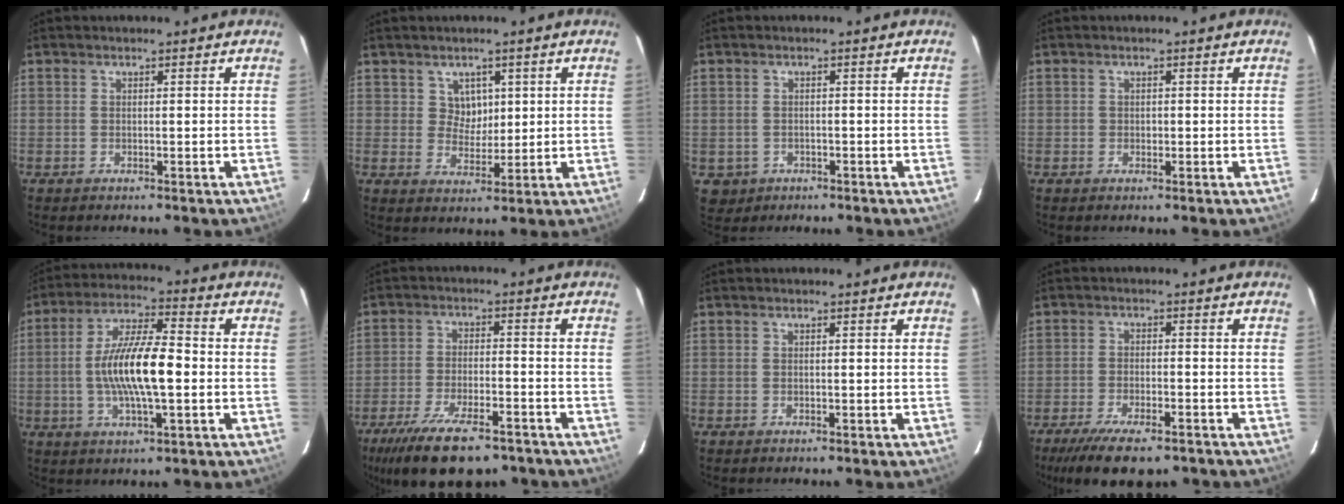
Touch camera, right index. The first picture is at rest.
{"total": 4.0, "force": [1.7, 3.6, 0.8], "torque": [-0.009, 0.004, 0.033]}
{"total": 3.7, "force": [-1.0, 3.5, 0.7], "torque": [-0.024, 0.002, -0.005]}
{"total": 0.9, "force": [-0.2, 0.9, 0.1], "torque": [0.000, -0.001, -0.002]}
{"total": 13.1, "force": [-1.4, 3.4, 12.5], "torque": [-0.240, 0.004, -0.027]}
{"total": 16.7, "force": [-12.0, 5.9, 10.0], "torque": [-0.210, -0.035, -0.191]}
{"total": 0.0}
{"total": 13.1, "force": [-9.8, 4.1, 7.6], "torque": [-0.168, -0.036, -0.156]}